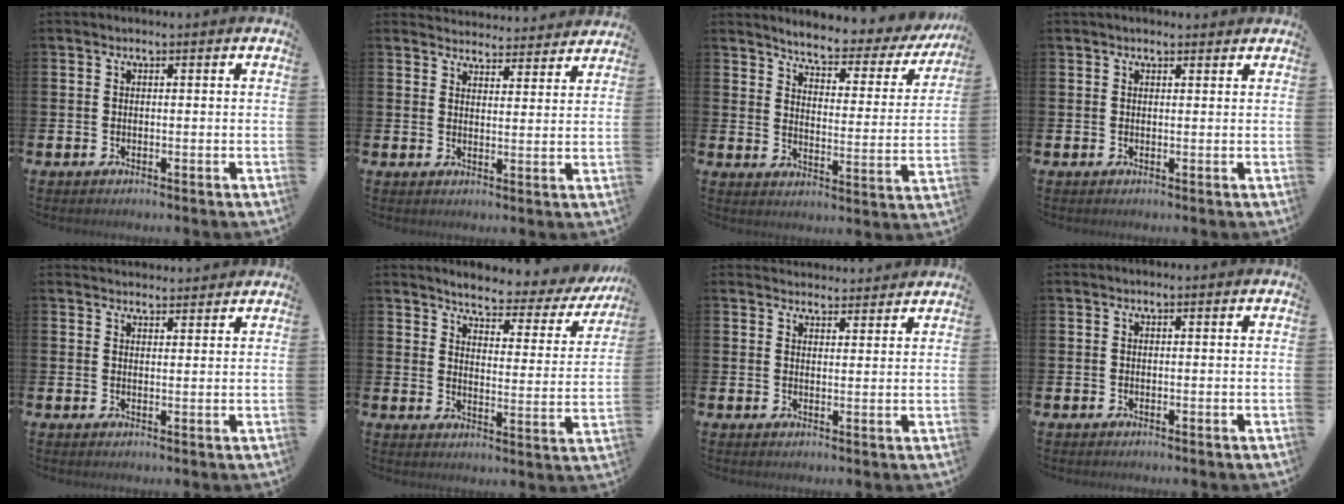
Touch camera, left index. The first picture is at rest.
{"total": 4.1, "force": [4.1, 0.7, -0.1], "torque": [-0.002, -0.029, 0.071]}
{"total": 4.7, "force": [4.4, 0.7, 1.5], "torque": [-0.058, -0.035, 0.068]}
{"total": 1.2, "force": [1.0, 0.5, 0.3], "torque": [0.000, 0.003, 0.017]}
{"total": 2.7, "force": [2.7, 0.6, -0.2], "torque": [0.006, -0.015, 0.048]}
{"total": 3.8, "force": [3.6, 0.8, 1.0], "torque": [-0.046, -0.029, 0.053]}
{"total": 3.3, "force": [3.2, 0.7, -0.2], "torque": [0.005, -0.020, 0.057]}
{"total": 0.0}